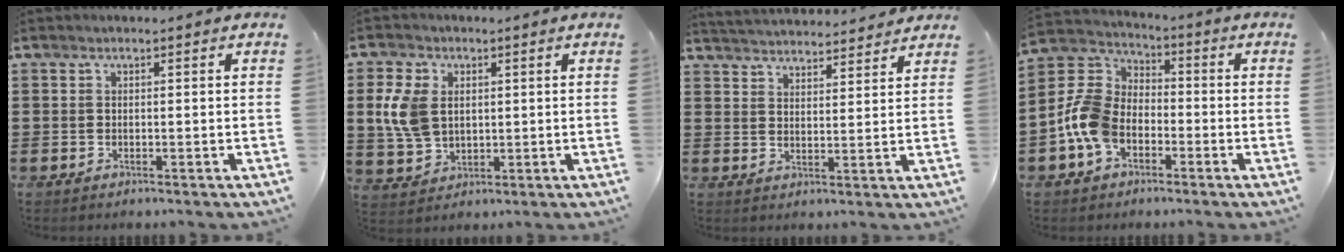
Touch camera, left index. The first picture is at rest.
{"total": 7.6, "force": [1.4, 5.6, 5.0], "torque": [-0.143, 0.007, 0.019]}
{"total": 3.7, "force": [3.7, -0.1, 0.0], "torque": [-0.014, -0.019, 0.066]}
{"total": 9.4, "force": [-3.5, 6.4, 5.9], "torque": [-0.173, 0.004, -0.078]}